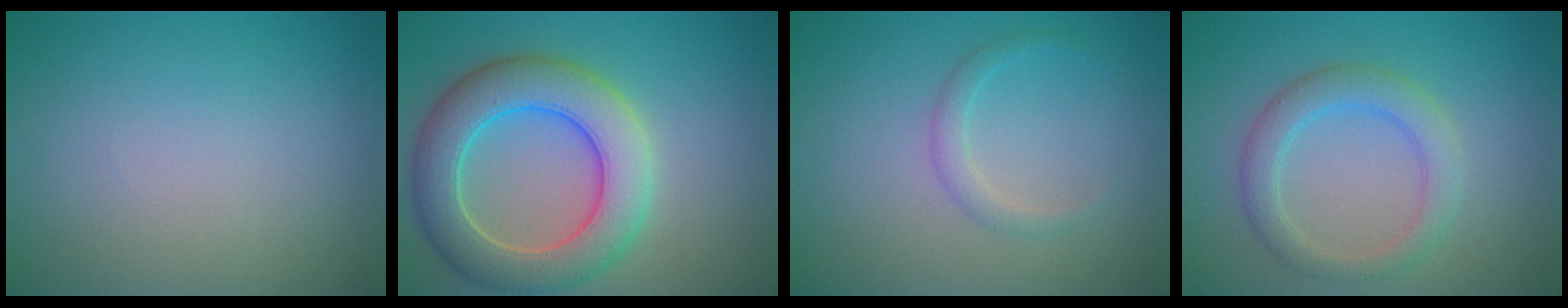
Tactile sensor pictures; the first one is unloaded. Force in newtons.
{"total": 7.9, "press": 7.9, "slide": 0.5}
{"total": 1.5, "press": 1.5, "slide": 0.1}
{"total": 3.4, "press": 3.4, "slide": 0.3}